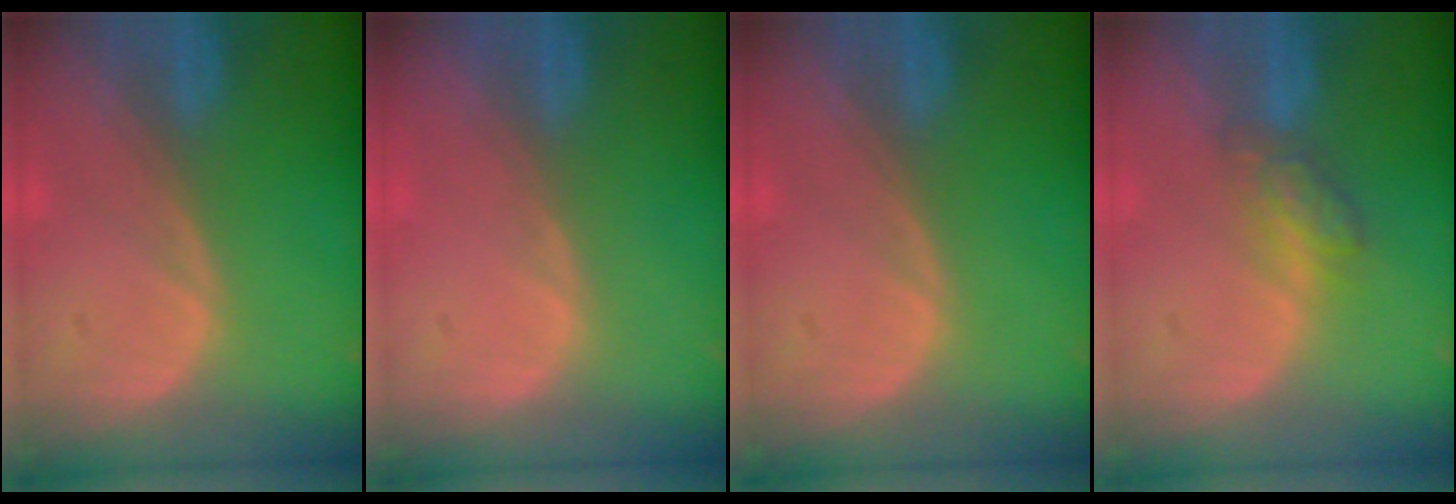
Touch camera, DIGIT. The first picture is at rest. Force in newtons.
{"total": 0.5, "press": 0.0, "slide": 0.5}
{"total": 0.0}
{"total": 4.2, "press": 4.2, "slide": 0.6}